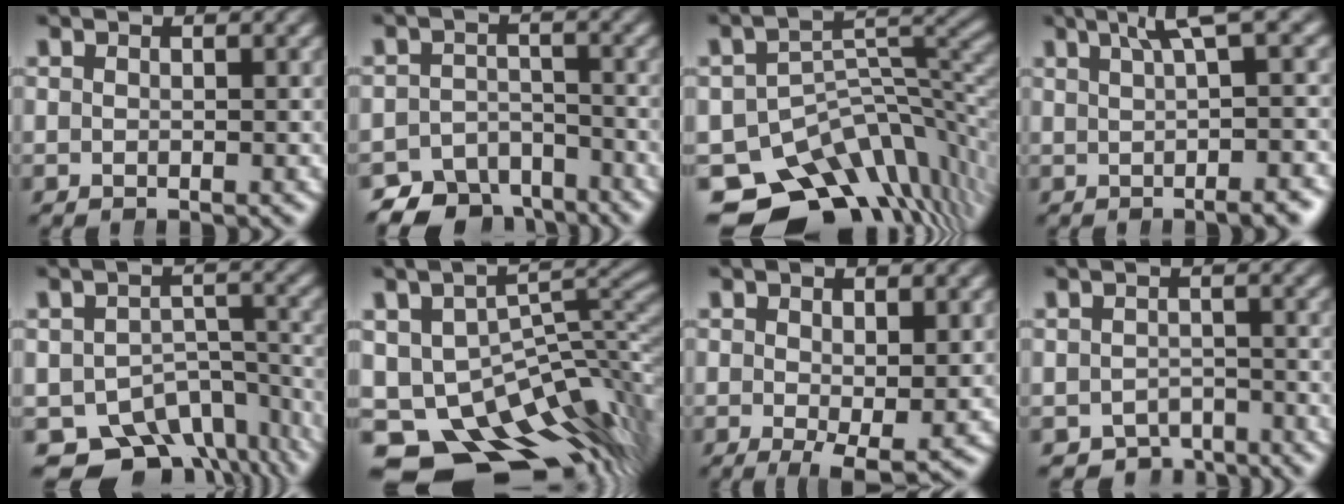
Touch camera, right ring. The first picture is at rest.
{"total": 7.6, "force": [-6.3, 3.9, 1.8], "torque": [-0.004, -0.019, -0.105]}
{"total": 16.8, "force": [-10.4, 10.4, 8.1], "torque": [-0.118, -0.044, -0.154]}
{"total": 5.7, "force": [2.2, 0.9, 5.1], "torque": [-0.054, 0.034, 0.025]}
{"total": 11.8, "force": [-8.1, 7.2, 4.7], "torque": [-0.063, -0.037, -0.117]}
{"total": 21.0, "force": [-10.3, 13.9, 12.0], "torque": [-0.192, -0.067, -0.138]}
{"total": 3.4, "force": [-1.3, 1.4, 2.8], "torque": [-0.051, -0.022, -0.010]}
{"total": 5.1, "force": [-4.4, 2.5, 0.7], "torque": [0.008, -0.017, -0.072]}